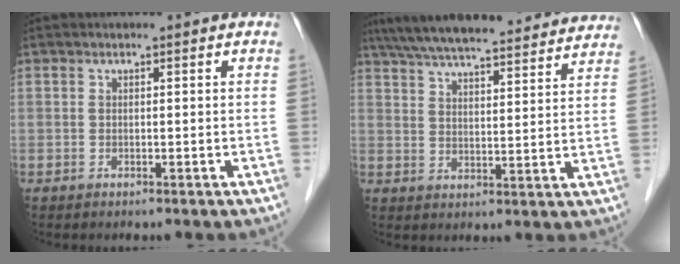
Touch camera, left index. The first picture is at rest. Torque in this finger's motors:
{"motor_torque": [0.21, -0.14, 0.09, 0.02]}